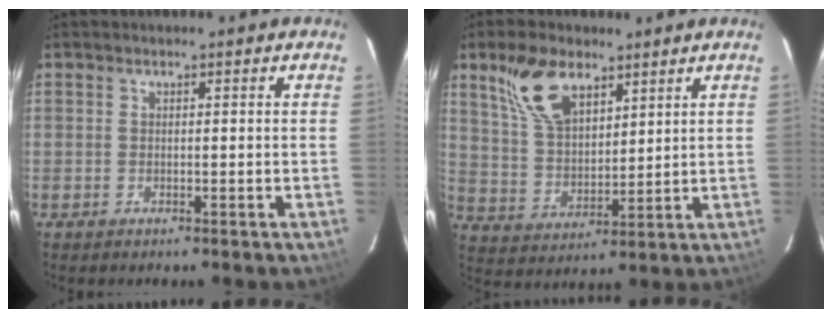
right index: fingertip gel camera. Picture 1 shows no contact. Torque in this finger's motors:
{"motor_torque": [1.11, 1.03, 0.22, 0.10]}